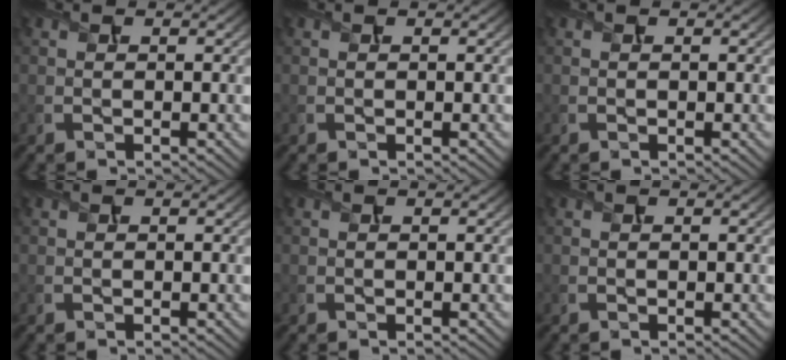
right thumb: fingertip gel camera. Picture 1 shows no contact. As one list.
[{"total": 0.0}, {"total": 0.0}, {"total": 0.0}, {"total": 0.0}, {"total": 0.0}]